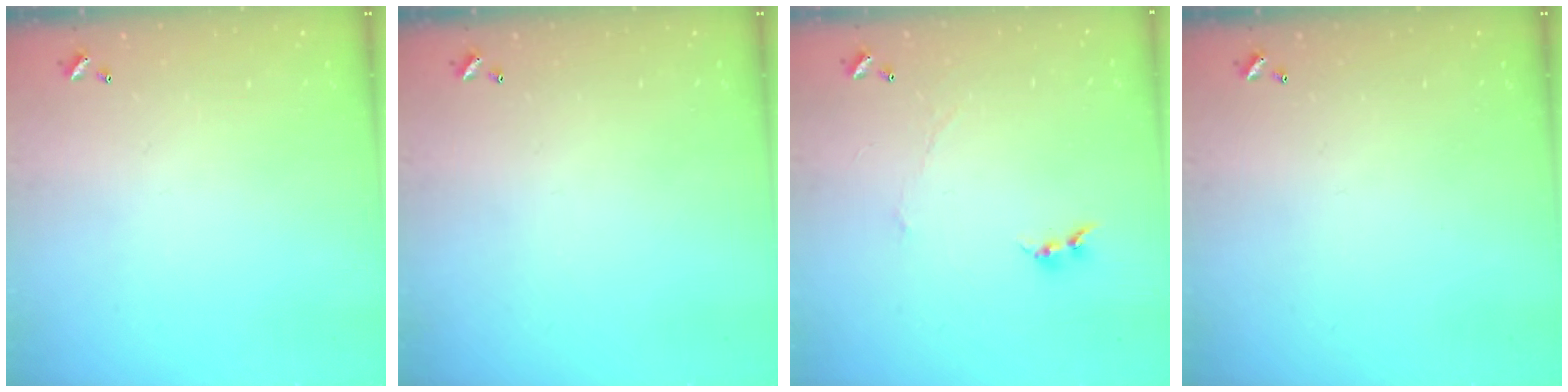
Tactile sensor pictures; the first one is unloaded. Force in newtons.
{"total": 0.0}
{"total": 0.7, "press": 0.4, "slide": 0.6}
{"total": 0.0}